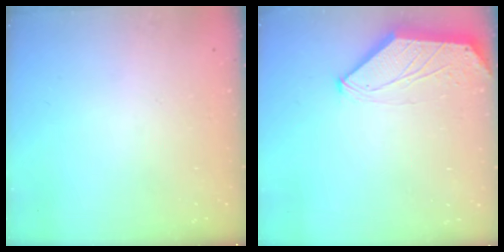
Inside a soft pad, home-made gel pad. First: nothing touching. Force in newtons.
{"total": 0.0}